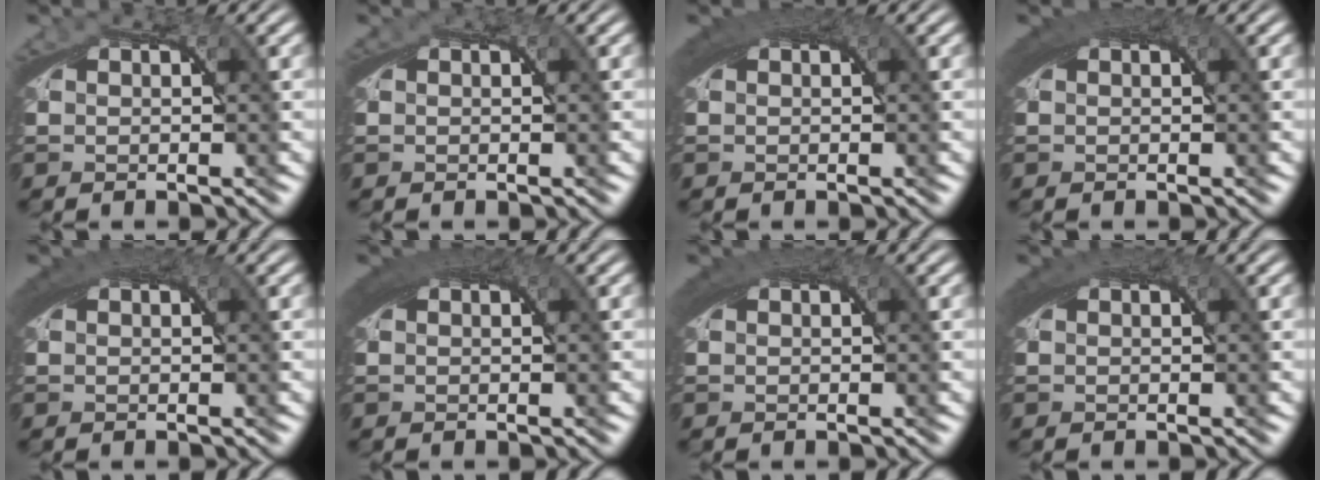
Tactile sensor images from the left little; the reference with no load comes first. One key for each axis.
{"total": 0.7, "fx": 0.3, "fy": 0.4, "fz": 0.4, "tx": -0.007, "ty": 0.001, "tz": 0.004}
{"total": 3.6, "fx": 1.7, "fy": 1.2, "fz": 3.0, "tx": -0.041, "ty": 0.013, "tz": 0.021}
{"total": 3.7, "fx": 1.6, "fy": 1.3, "fz": 3.1, "tx": -0.043, "ty": 0.013, "tz": 0.021}
{"total": 3.4, "fx": 1.6, "fy": 1.1, "fz": 2.8, "tx": -0.041, "ty": 0.012, "tz": 0.021}
{"total": 4.1, "fx": 1.8, "fy": 1.4, "fz": 3.4, "tx": -0.048, "ty": 0.013, "tz": 0.023}
{"total": 3.4, "fx": 1.6, "fy": 1.1, "fz": 2.8, "tx": -0.039, "ty": 0.013, "tz": 0.021}
{"total": 3.4, "fx": 1.6, "fy": 1.2, "fz": 2.9, "tx": -0.043, "ty": 0.011, "tz": 0.021}